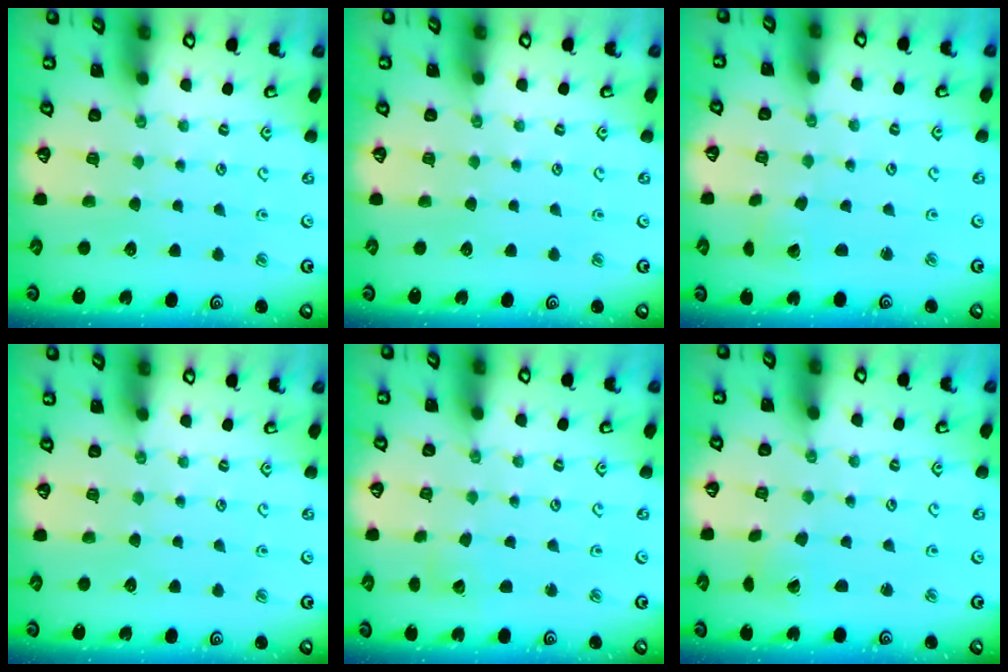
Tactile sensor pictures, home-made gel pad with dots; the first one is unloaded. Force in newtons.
{"total": 0.0}
{"total": 2.1, "press": 2.1, "slide": 0.1}
{"total": 0.0}
{"total": 2.9, "press": 2.9, "slide": 0.3}
{"total": 0.8, "press": 0.8, "slide": 0.1}